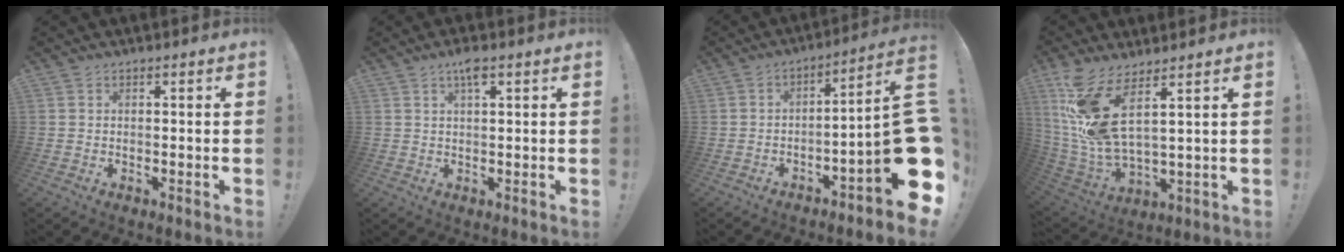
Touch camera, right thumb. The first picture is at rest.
{"total": 3.7, "force": [2.1, 0.9, 2.9], "torque": [-0.054, 0.000, 0.033]}
{"total": 15.8, "force": [-4.3, 1.5, 15.1], "torque": [-0.202, 0.004, -0.074]}
{"total": 13.7, "force": [7.2, 3.7, 11.1], "torque": [-0.215, -0.056, 0.121]}